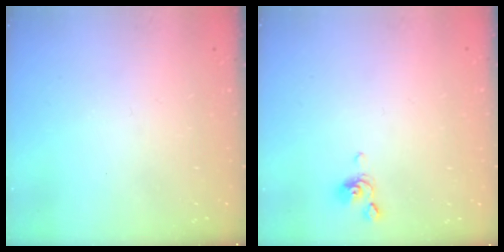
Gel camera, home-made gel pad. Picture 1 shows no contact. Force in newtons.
{"total": 1.9, "press": 1.8, "slide": 0.6}